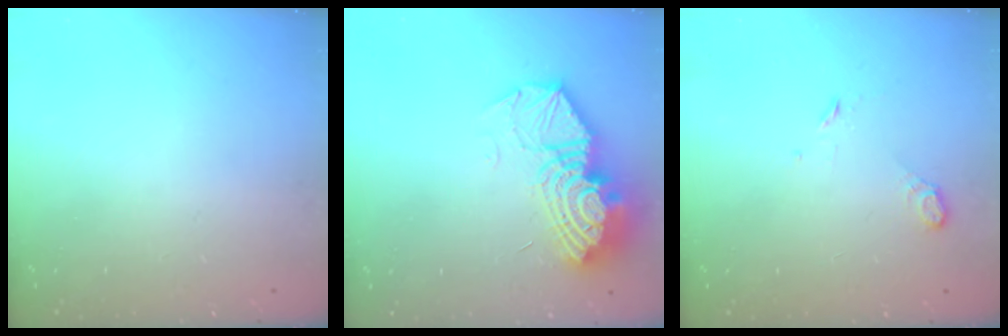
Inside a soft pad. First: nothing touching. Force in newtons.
{"total": 17.0, "press": 16.9, "slide": 1.5}
{"total": 5.0, "press": 4.9, "slide": 0.8}